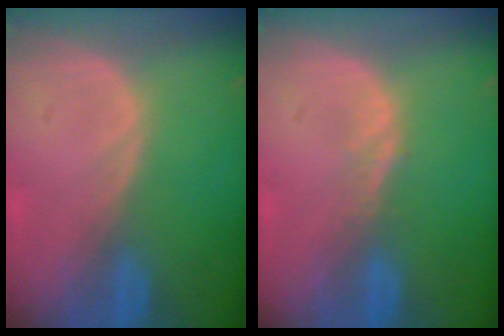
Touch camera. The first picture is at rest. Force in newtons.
{"total": 1.1, "press": 1.1, "slide": 0.1}